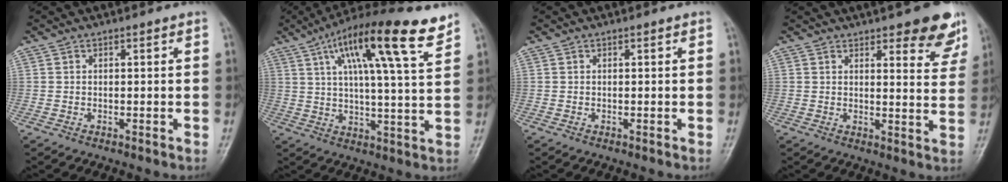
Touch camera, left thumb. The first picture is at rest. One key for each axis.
{"total": 17.7, "fx": 10.0, "fy": 2.8, "fz": 14.4, "tx": -0.222, "ty": -0.021, "tz": 0.159}
{"total": 0.0}
{"total": 10.5, "fx": 7.1, "fy": 3.3, "fz": 6.9, "tx": -0.052, "ty": -0.037, "tz": 0.081}